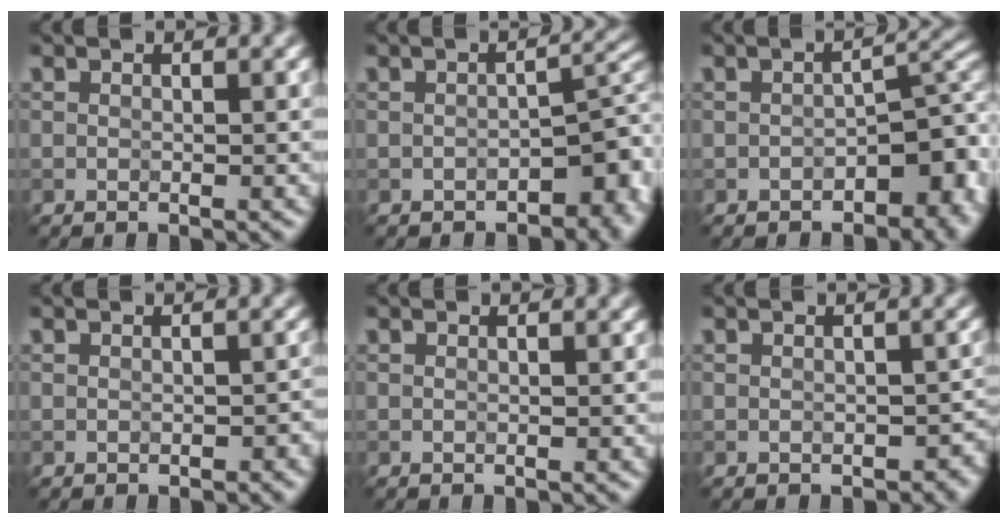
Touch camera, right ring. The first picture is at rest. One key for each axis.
{"total": 5.1, "fx": -2.2, "fy": 2.7, "fz": 3.8, "tx": -0.032, "ty": 0.003, "tz": -0.032}
{"total": 6.5, "fx": -2.5, "fy": 3.5, "fz": 4.9, "tx": -0.042, "ty": 0.007, "tz": -0.039}
{"total": 1.2, "fx": -0.4, "fy": 0.8, "fz": 0.8, "tx": -0.013, "ty": -0.001, "tz": -0.004}
{"total": 0.0}
{"total": 2.1, "fx": -0.8, "fy": 1.5, "fz": 1.3, "tx": -0.008, "ty": -0.004, "tz": -0.009}